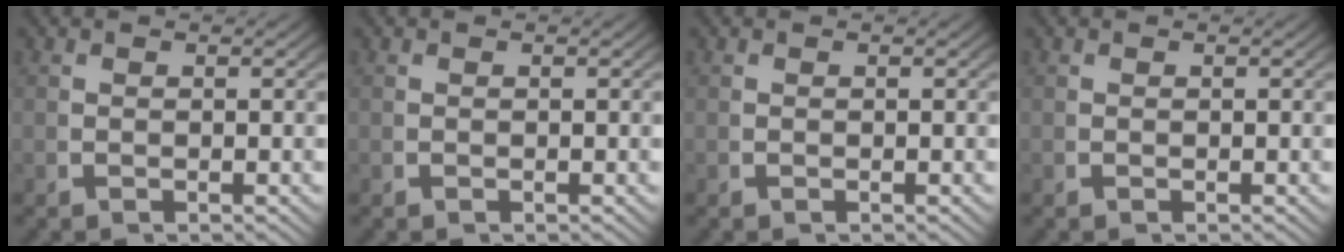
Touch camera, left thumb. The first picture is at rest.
{"total": 0.0}
{"total": 0.0}
{"total": 0.0}